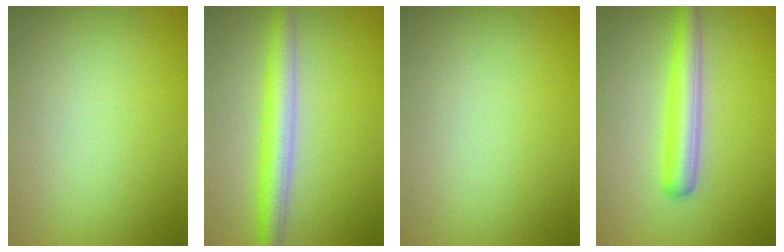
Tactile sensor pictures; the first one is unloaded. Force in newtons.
{"total": 4.0, "press": 4.0, "slide": 0.2}
{"total": 0.0}
{"total": 3.8, "press": 3.8, "slide": 0.0}